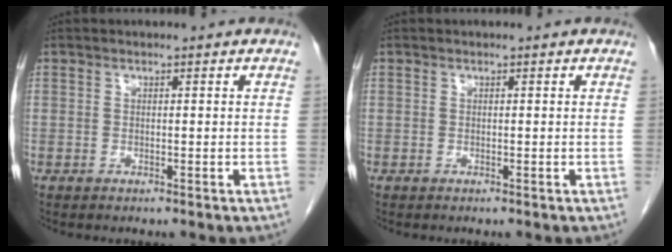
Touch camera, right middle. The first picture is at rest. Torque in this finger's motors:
{"motor_torque": [0.00, 0.00, 0.00, -0.01]}